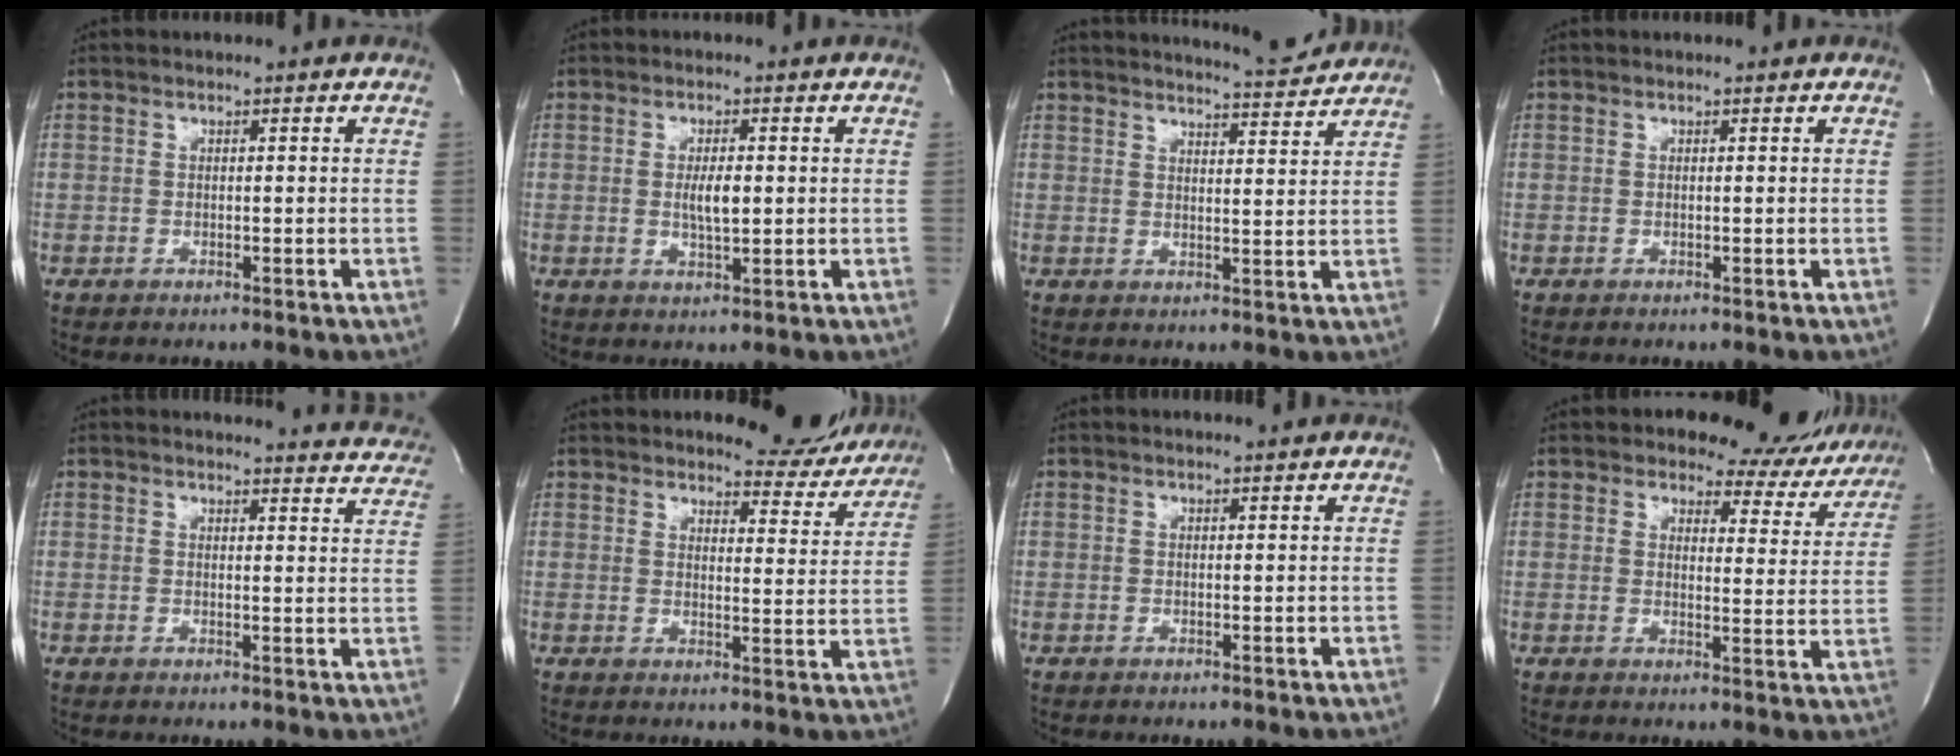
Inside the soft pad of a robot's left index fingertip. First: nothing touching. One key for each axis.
{"total": 3.3, "fx": 0.0, "fy": 0.8, "fz": 3.2, "tx": -0.061, "ty": -0.008, "tz": 0.000}
{"total": 7.6, "fx": 7.5, "fy": 0.0, "fz": 1.2, "tx": -0.026, "ty": -0.013, "tz": 0.096}
{"total": 0.0}
{"total": 16.8, "fx": 16.4, "fy": 2.8, "fz": 2.4, "tx": -0.009, "ty": -0.058, "tz": 0.161}
{"total": 9.1, "fx": 8.7, "fy": 2.1, "fz": 1.3, "tx": 0.001, "ty": -0.036, "tz": 0.097}
{"total": 1.1, "fx": 1.1, "fy": 0.0, "fz": 0.2, "tx": -0.007, "ty": -0.001, "tz": 0.015}
{"total": 10.7, "fx": 9.9, "fy": 4.0, "fz": 0.7, "tx": 0.022, "ty": -0.036, "tz": 0.091}